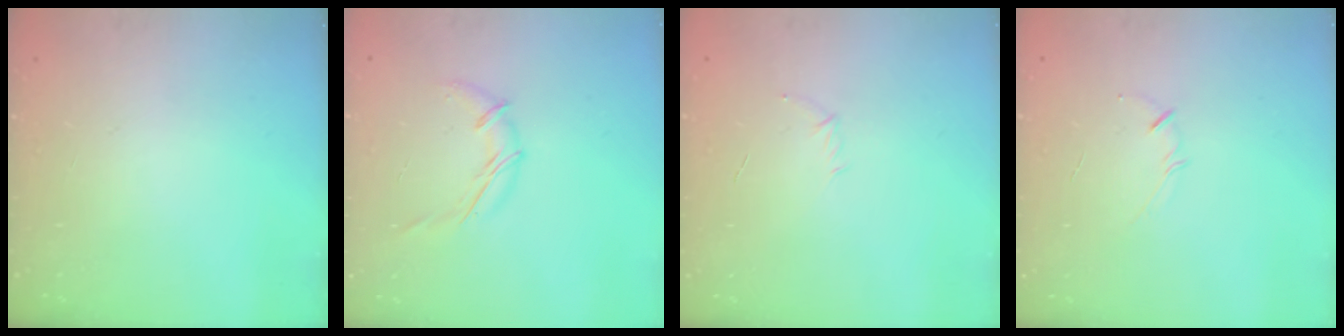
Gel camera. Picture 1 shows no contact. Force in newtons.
{"total": 7.6, "press": 7.5, "slide": 0.8}
{"total": 3.2, "press": 3.1, "slide": 0.7}
{"total": 2.1, "press": 2.1, "slide": 0.4}